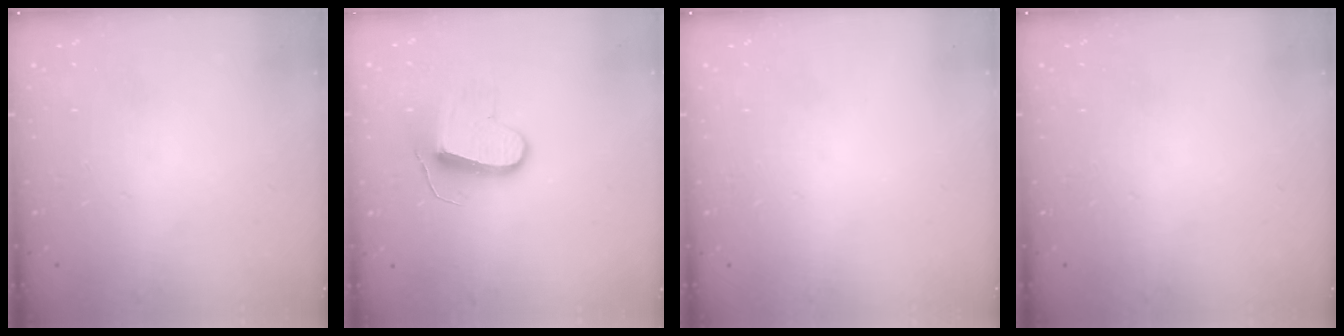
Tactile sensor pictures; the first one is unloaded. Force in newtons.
{"total": 9.5, "press": 9.5, "slide": 0.7}
{"total": 0.0}
{"total": 0.0}